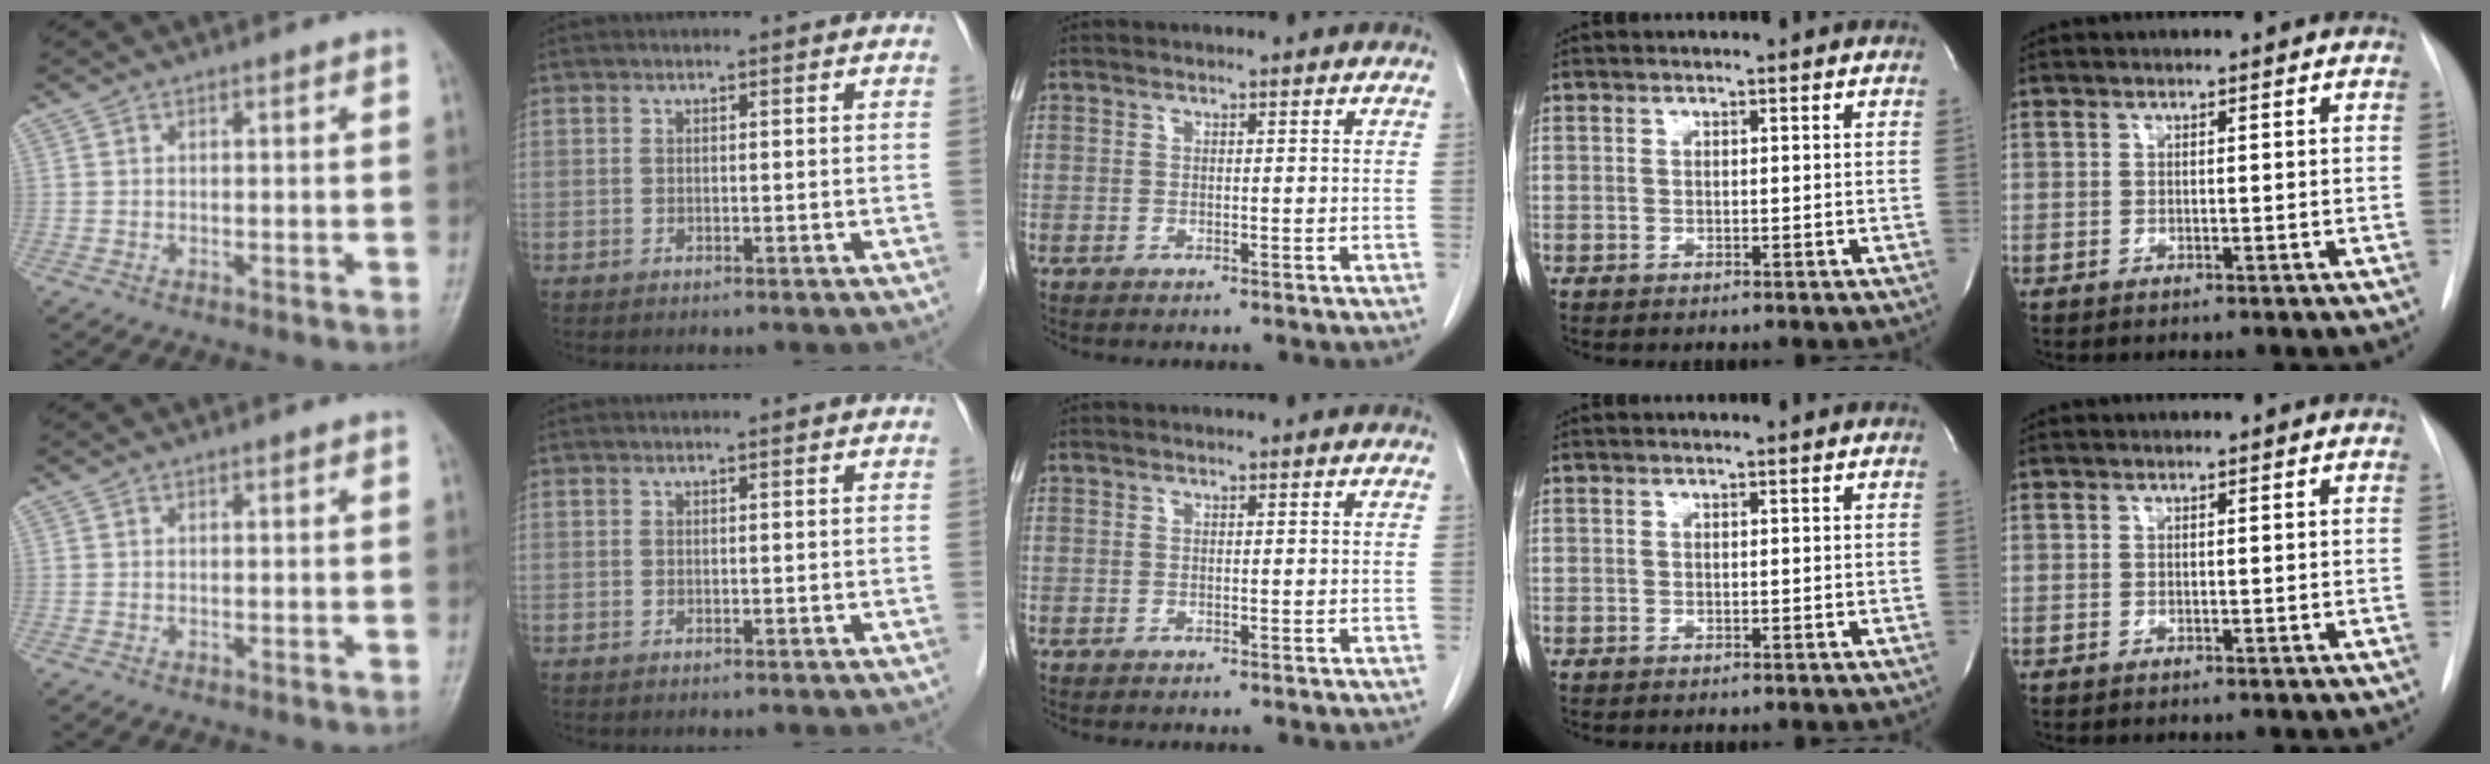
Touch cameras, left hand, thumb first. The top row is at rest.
{}